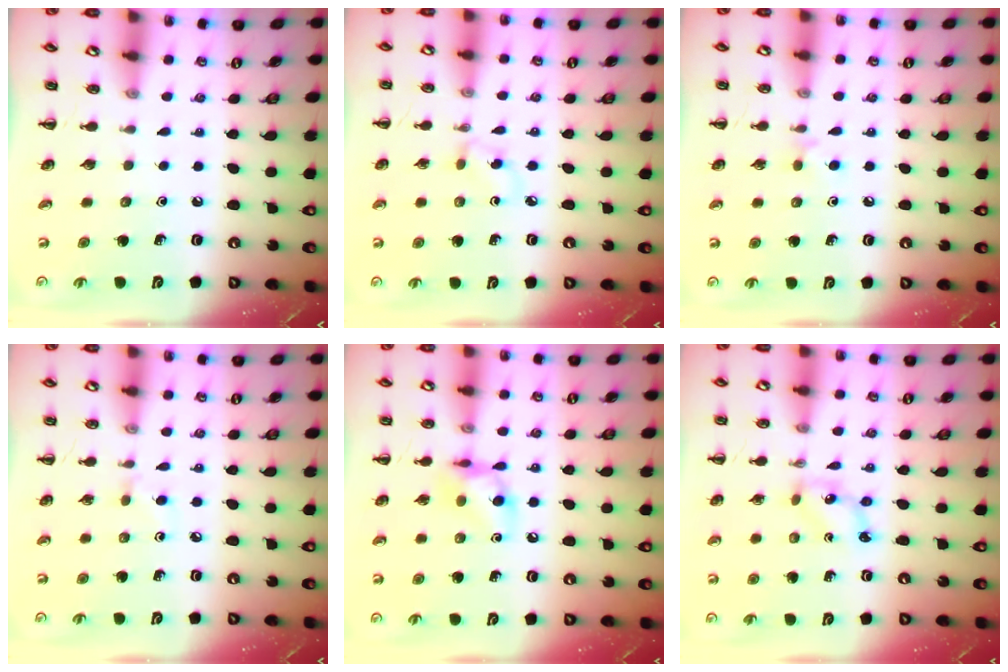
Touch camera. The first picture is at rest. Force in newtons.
{"total": 2.7, "press": 2.5, "slide": 1.1}
{"total": 3.5, "press": 3.2, "slide": 1.5}
{"total": 2.6, "press": 2.4, "slide": 1.1}
{"total": 8.7, "press": 8.7, "slide": 0.6}
{"total": 2.5, "press": 2.5, "slide": 0.6}